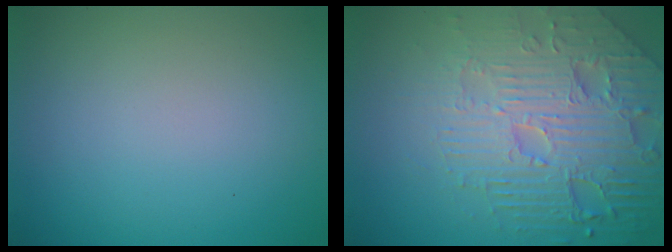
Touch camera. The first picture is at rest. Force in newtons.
{"total": 8.4, "press": 6.0, "slide": 5.8}